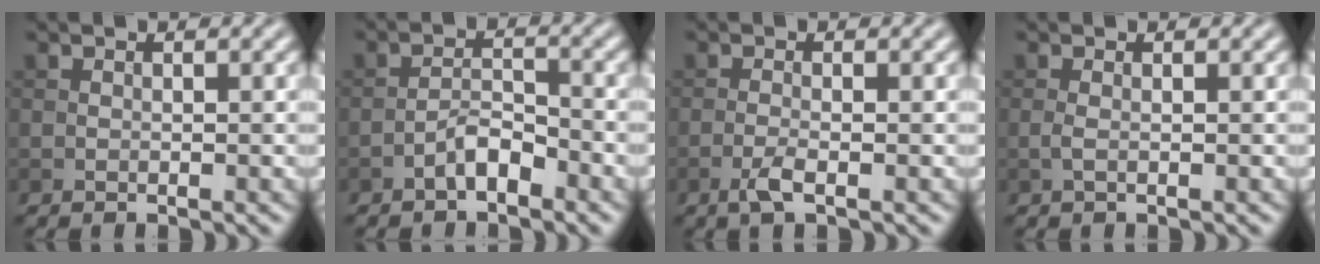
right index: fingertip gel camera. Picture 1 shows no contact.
{"total": 2.3, "force": [-1.6, 0.7, 1.4], "torque": [-0.022, 0.011, -0.032]}
{"total": 1.8, "force": [-0.9, 0.4, 1.4], "torque": [-0.033, 0.001, -0.023]}
{"total": 0.8, "force": [-0.1, 0.2, 0.8], "torque": [-0.019, -0.002, -0.003]}